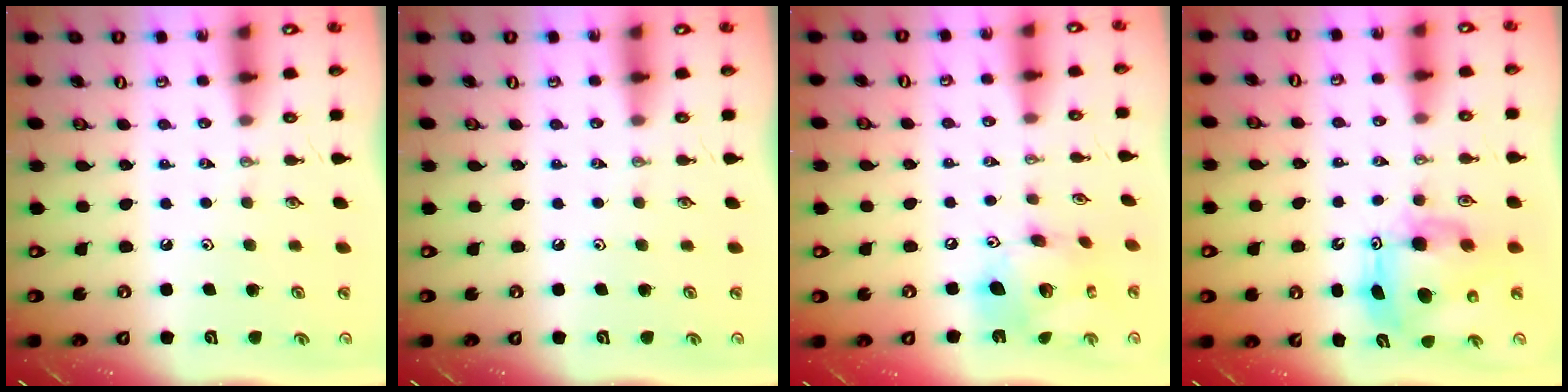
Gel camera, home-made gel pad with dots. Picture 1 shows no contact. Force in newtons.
{"total": 0.0}
{"total": 15.6, "press": 15.6, "slide": 1.5}
{"total": 11.1, "press": 11.0, "slide": 1.2}